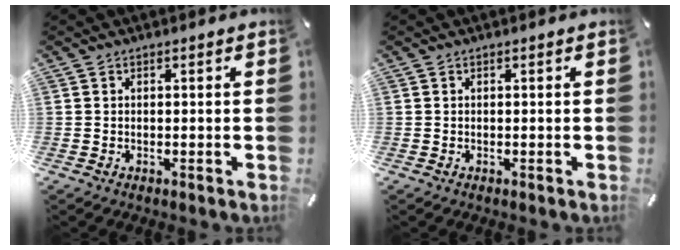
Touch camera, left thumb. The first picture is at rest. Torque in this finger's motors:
{"motor_torque": [0.00, 0.00, 0.01, -0.01, 0.00]}